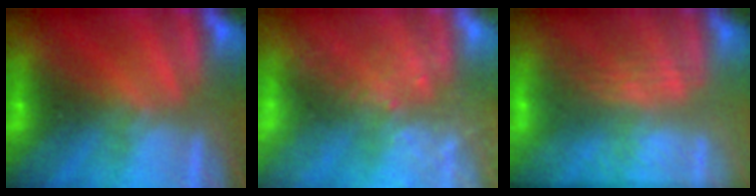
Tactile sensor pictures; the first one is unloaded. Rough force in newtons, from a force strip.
{"total": 6.8}
{"total": 2.8}